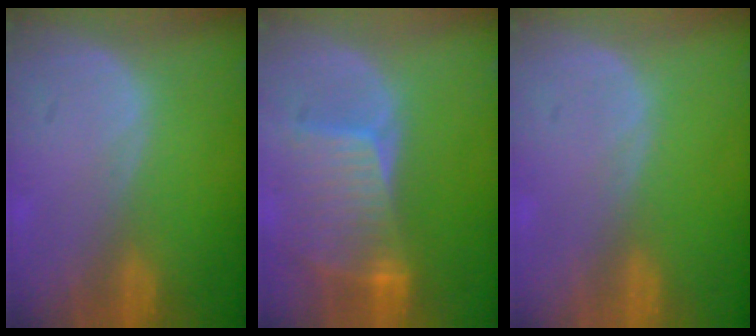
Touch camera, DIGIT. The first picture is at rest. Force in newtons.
{"total": 8.6, "press": 7.7, "slide": 3.8}
{"total": 0.0}